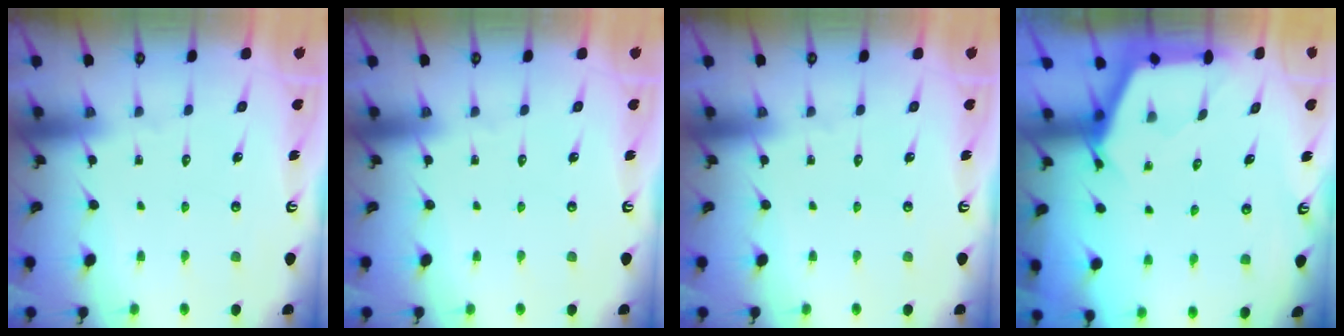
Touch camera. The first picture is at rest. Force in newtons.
{"total": 0.0}
{"total": 0.0}
{"total": 2.7, "press": 2.7, "slide": 0.3}